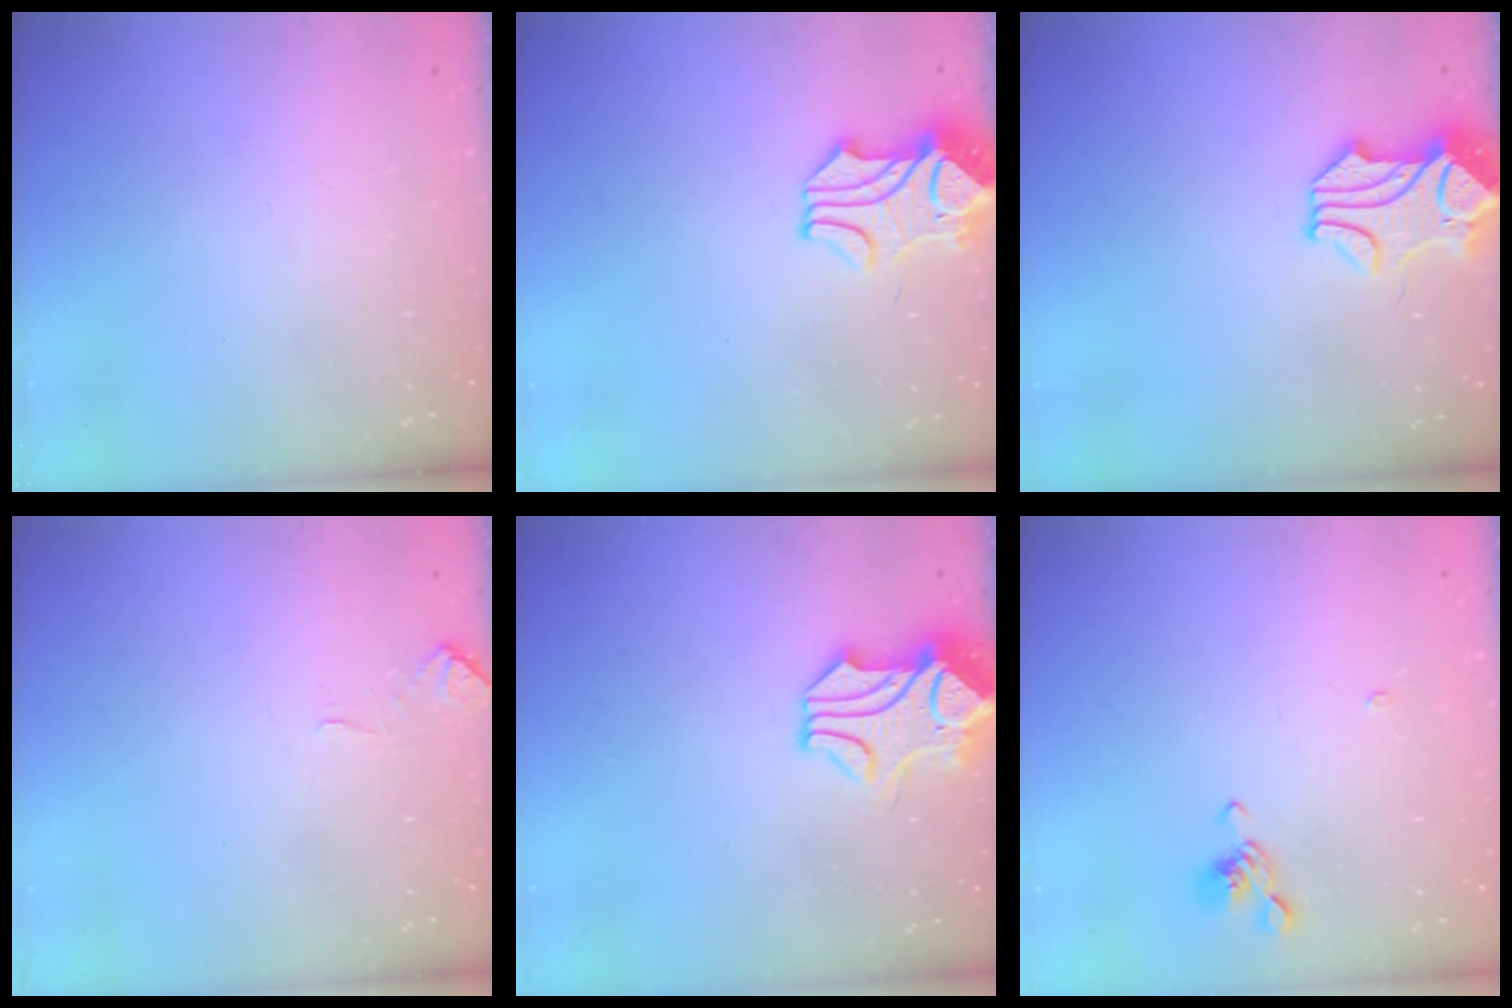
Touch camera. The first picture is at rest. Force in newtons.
{"total": 2.4, "press": 2.2, "slide": 1.1}
{"total": 1.2, "press": 1.0, "slide": 0.8}
{"total": 0.0}
{"total": 1.3, "press": 0.7, "slide": 1.1}
{"total": 3.2, "press": 3.1, "slide": 0.7}